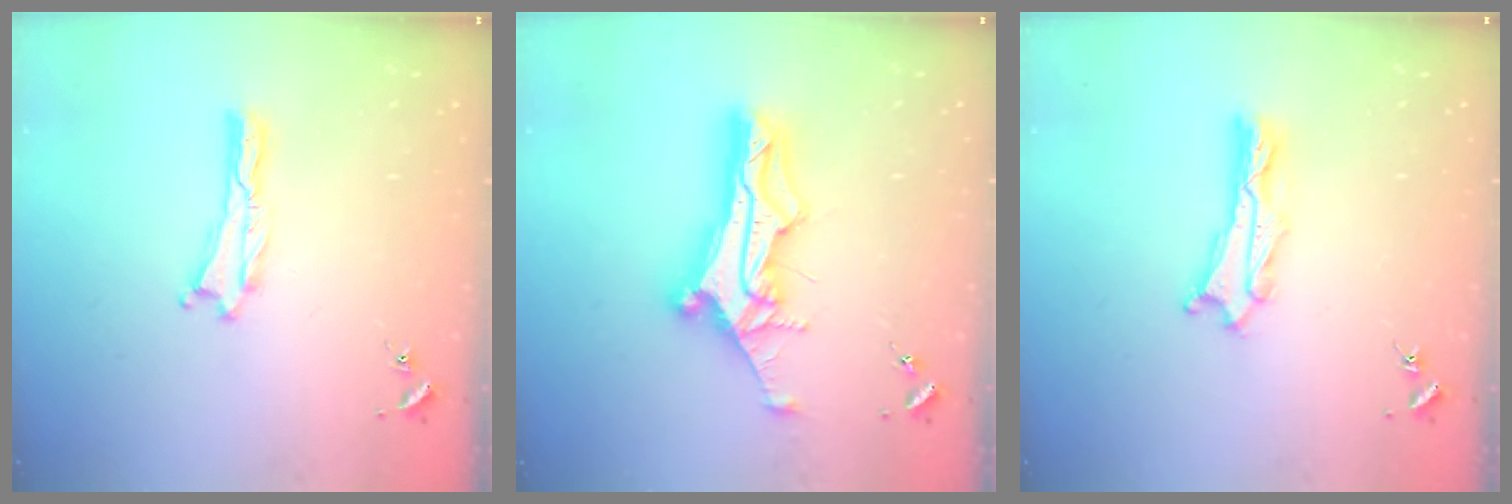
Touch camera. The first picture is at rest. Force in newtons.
{"total": 12.6, "press": 12.6, "slide": 1.0}
{"total": 2.4, "press": 2.4, "slide": 0.3}